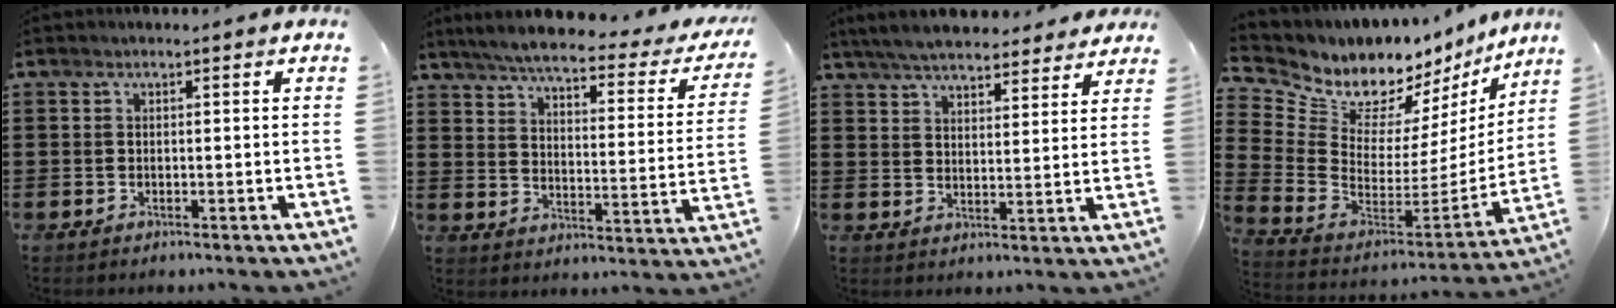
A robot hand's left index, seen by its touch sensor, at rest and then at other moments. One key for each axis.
{"total": 5.4, "fx": 4.6, "fy": 0.0, "fz": 2.8, "tx": -0.078, "ty": -0.029, "tz": 0.073}
{"total": 6.0, "fx": 5.8, "fy": 0.9, "fz": 1.5, "tx": -0.051, "ty": -0.018, "tz": 0.105}
{"total": 7.6, "fx": 6.5, "fy": 3.6, "fz": 1.4, "tx": -0.065, "ty": -0.068, "tz": 0.115}